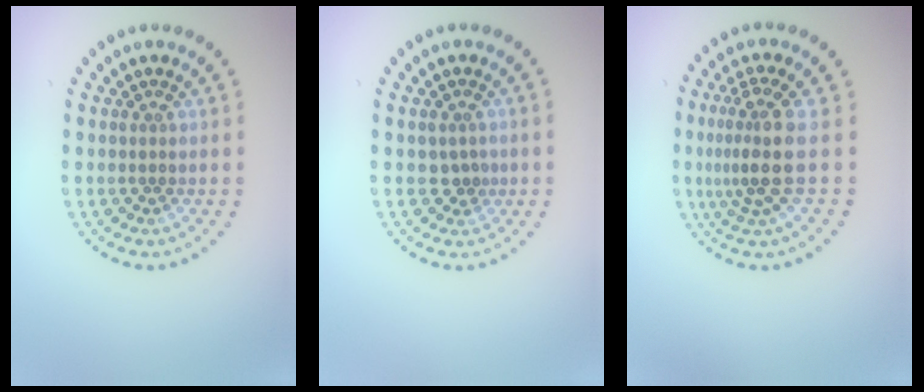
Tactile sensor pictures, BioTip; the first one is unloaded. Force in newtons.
{"total": 1.3, "press": 1.1, "slide": 0.7}
{"total": 3.9, "press": 2.9, "slide": 2.6}